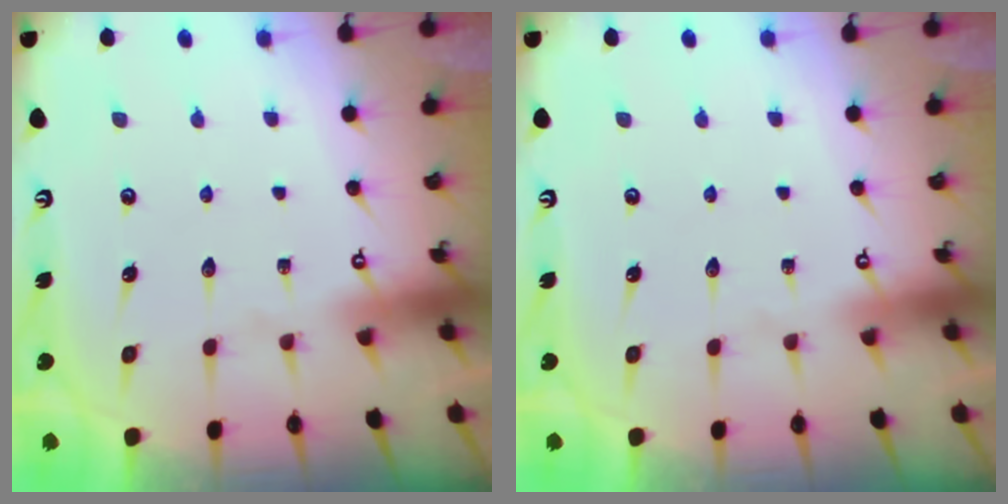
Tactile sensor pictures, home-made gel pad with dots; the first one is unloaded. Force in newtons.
{"total": 0.0}